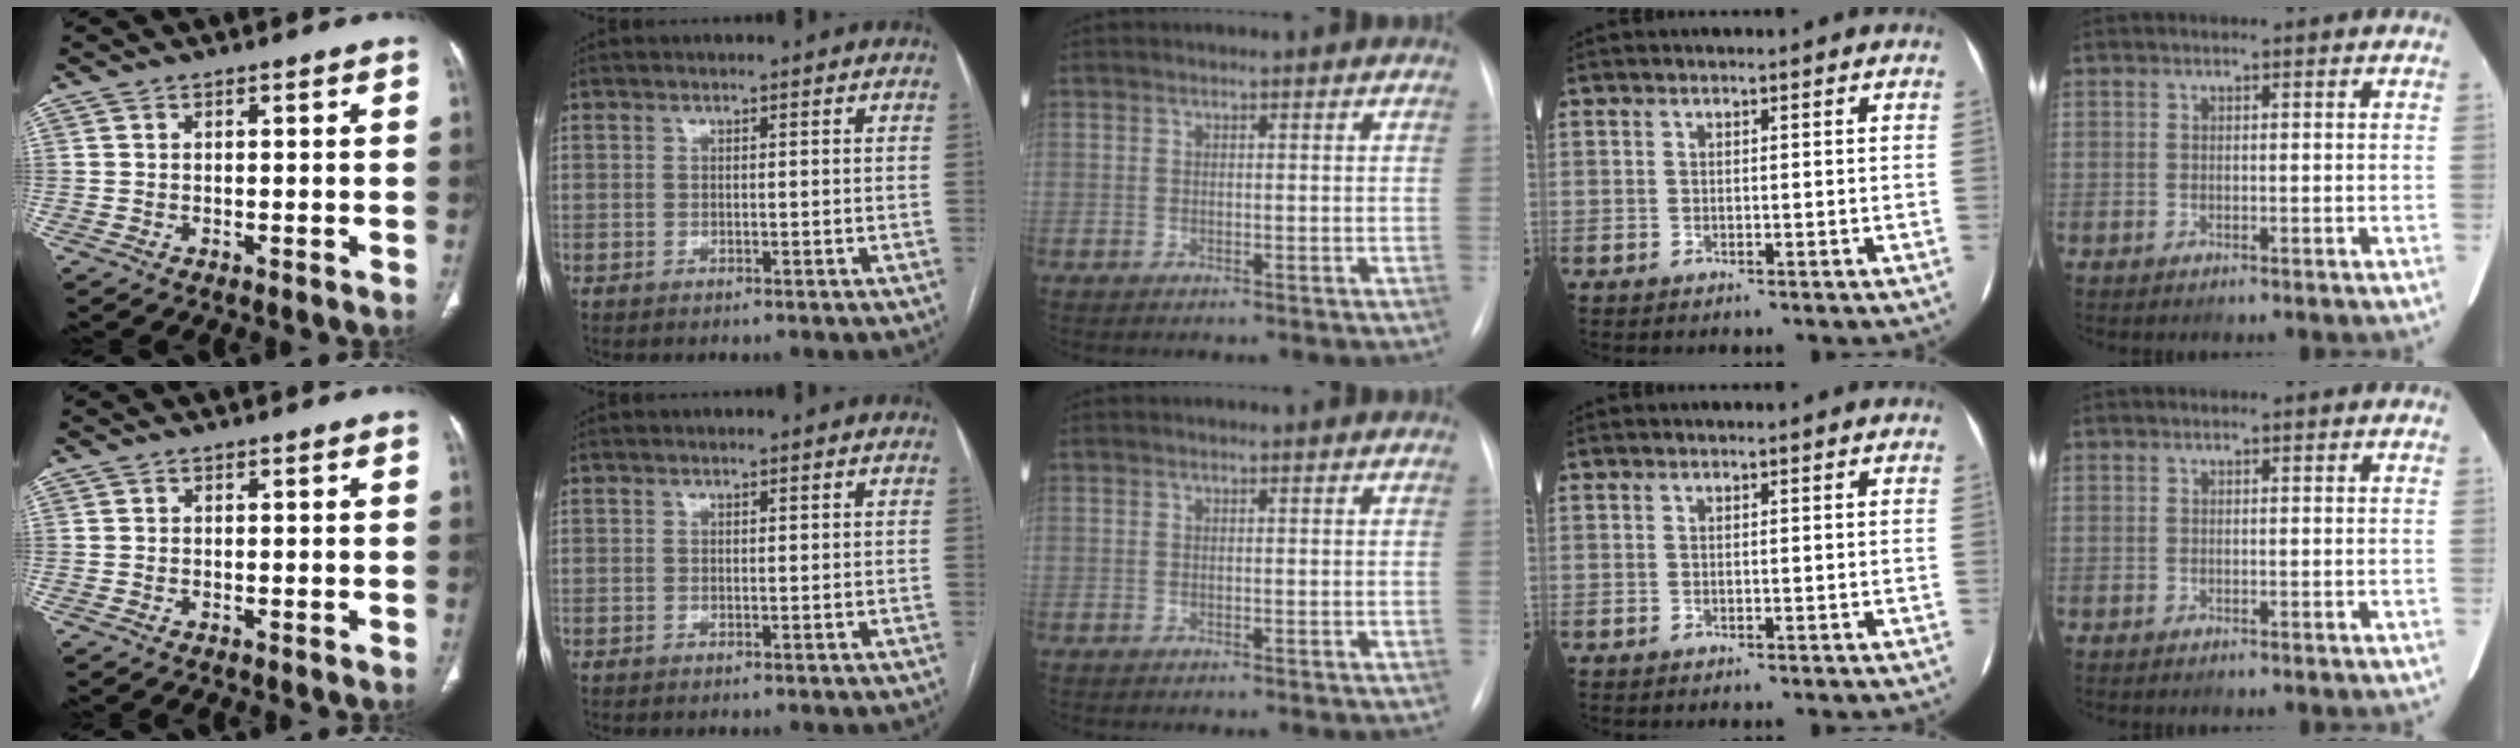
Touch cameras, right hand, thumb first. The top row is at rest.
{}